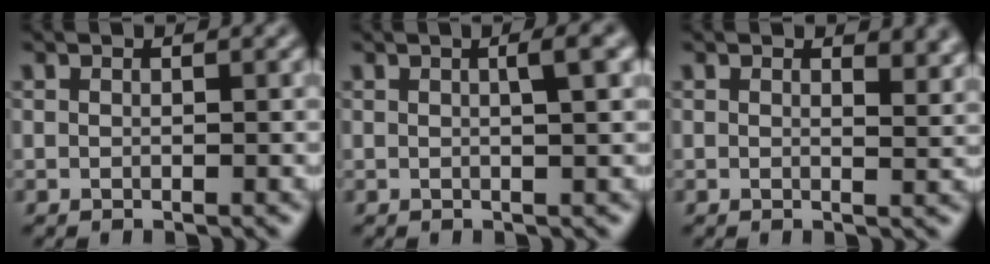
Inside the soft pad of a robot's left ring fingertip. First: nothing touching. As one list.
[{"total": 2.4, "force": [0.6, 0.6, 2.3], "torque": [-0.026, 0.010, 0.005]}, {"total": 2.4, "force": [1.5, 1.0, 1.7], "torque": [-0.023, -0.004, 0.023]}]